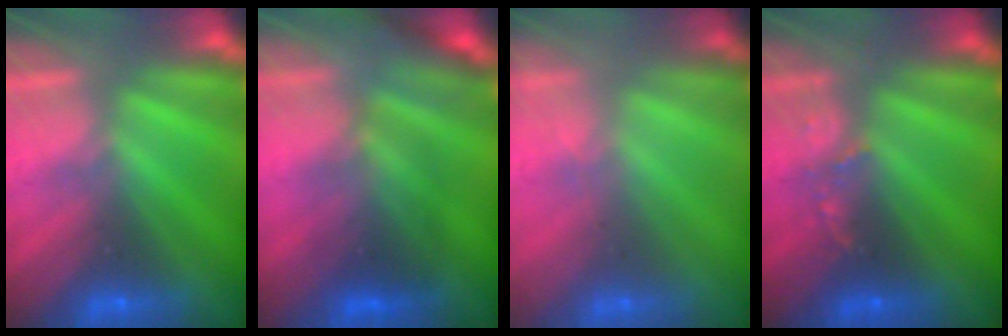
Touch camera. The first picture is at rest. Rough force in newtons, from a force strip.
{"total": 2.3}
{"total": 1.5}
{"total": 2.5}